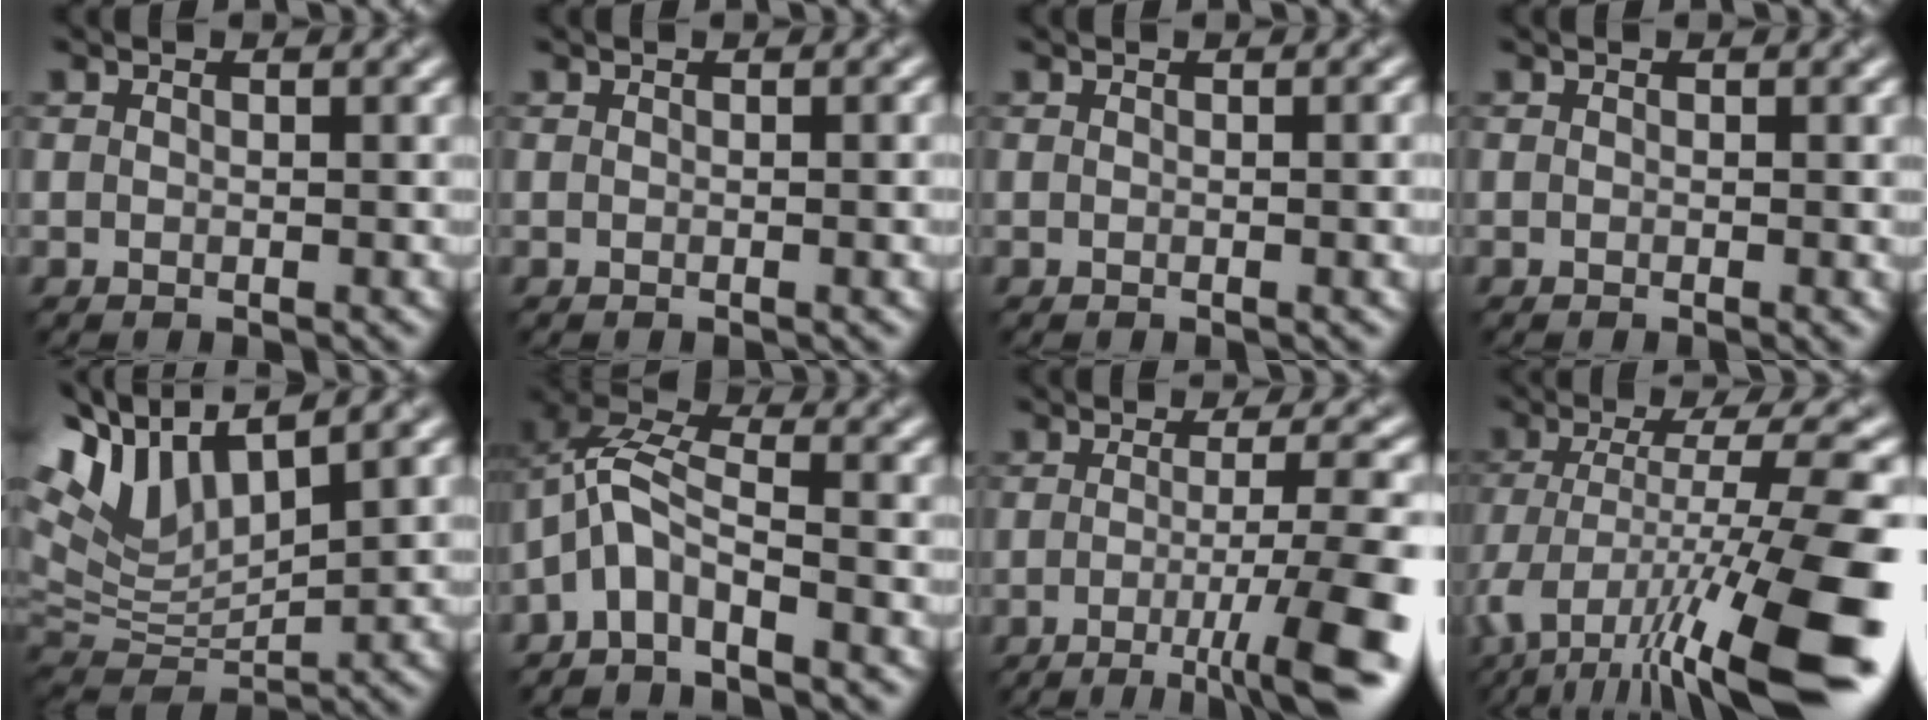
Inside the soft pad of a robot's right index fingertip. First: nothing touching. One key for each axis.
{"total": 1.6, "fx": -0.2, "fy": 0.5, "fz": 1.5, "tx": -0.011, "ty": 0.002, "tz": -0.007}
{"total": 1.9, "fx": -0.2, "fy": 0.6, "fz": 1.8, "tx": -0.015, "ty": 0.002, "tz": -0.008}
{"total": 0.6, "fx": -0.2, "fy": 0.1, "fz": 0.6, "tx": -0.006, "ty": -0.003, "tz": -0.006}
{"total": 8.4, "fx": 4.9, "fy": 3.4, "fz": 5.9, "tx": -0.132, "ty": 0.014, "tz": 0.090}
{"total": 4.5, "fx": -2.4, "fy": 1.6, "fz": 3.5, "tx": -0.072, "ty": 0.012, "tz": -0.058}
{"total": 8.9, "fx": -2.9, "fy": 1.5, "fz": 8.3, "tx": -0.110, "ty": -0.003, "tz": -0.051}
{"total": 13.6, "fx": -5.6, "fy": 3.1, "fz": 12.0, "tx": -0.207, "ty": -0.005, "tz": -0.090}